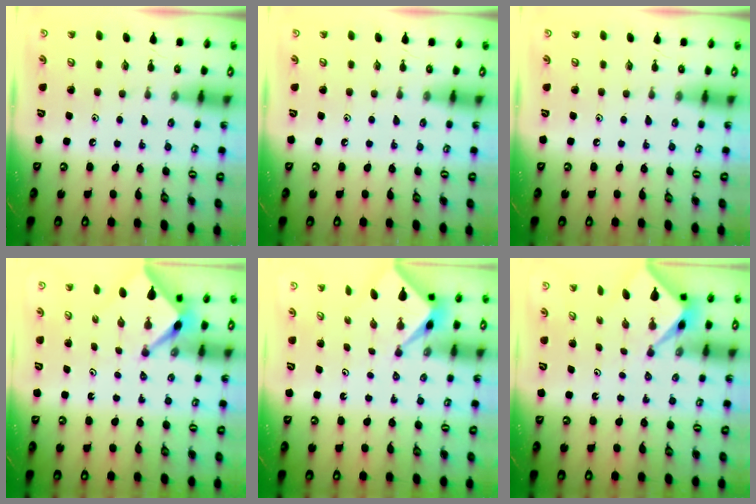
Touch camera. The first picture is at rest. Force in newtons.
{"total": 0.0}
{"total": 0.0}
{"total": 2.5, "press": 2.5, "slide": 0.3}
{"total": 2.0, "press": 2.0, "slide": 0.2}
{"total": 2.1, "press": 2.1, "slide": 0.2}